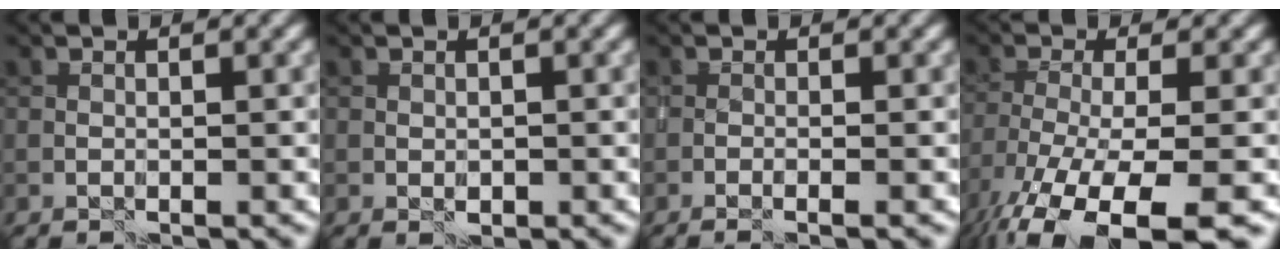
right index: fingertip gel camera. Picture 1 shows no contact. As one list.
[{"total": 0.6, "force": [-0.1, 0.5, 0.3], "torque": [-0.003, -0.001, 0.001]}, {"total": 1.7, "force": [-0.8, 0.5, 1.4], "torque": [-0.017, 0.002, -0.020]}, {"total": 13.2, "force": [-9.2, 4.6, 8.2], "torque": [-0.178, -0.057, -0.121]}]